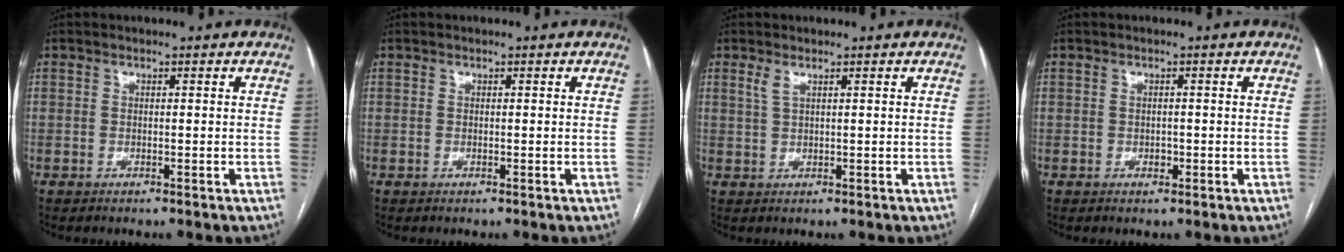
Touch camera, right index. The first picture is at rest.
{"total": 0.0}
{"total": 1.6, "force": [1.0, 0.3, 1.2], "torque": [-0.032, 0.004, 0.025]}
{"total": 0.9, "force": [-0.3, 0.7, 0.5], "torque": [-0.010, 0.001, -0.003]}